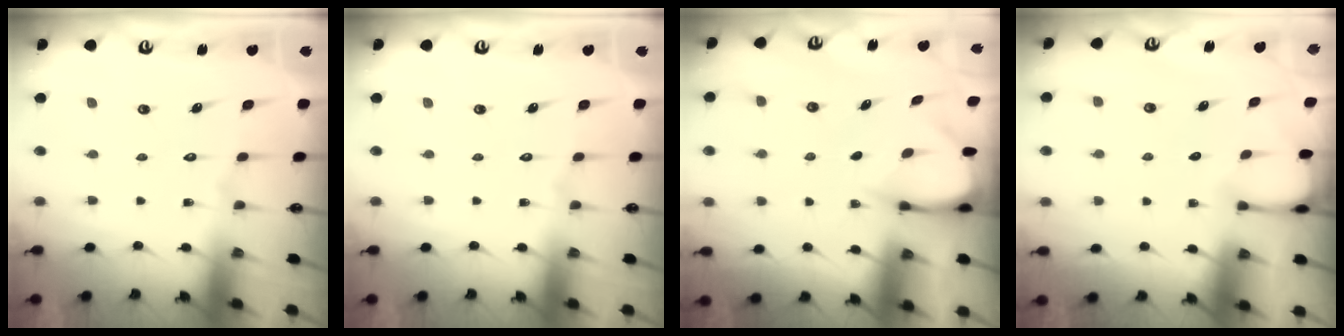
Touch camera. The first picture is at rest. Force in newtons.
{"total": 0.0}
{"total": 3.7, "press": 3.7, "slide": 0.2}
{"total": 2.6, "press": 2.5, "slide": 0.4}